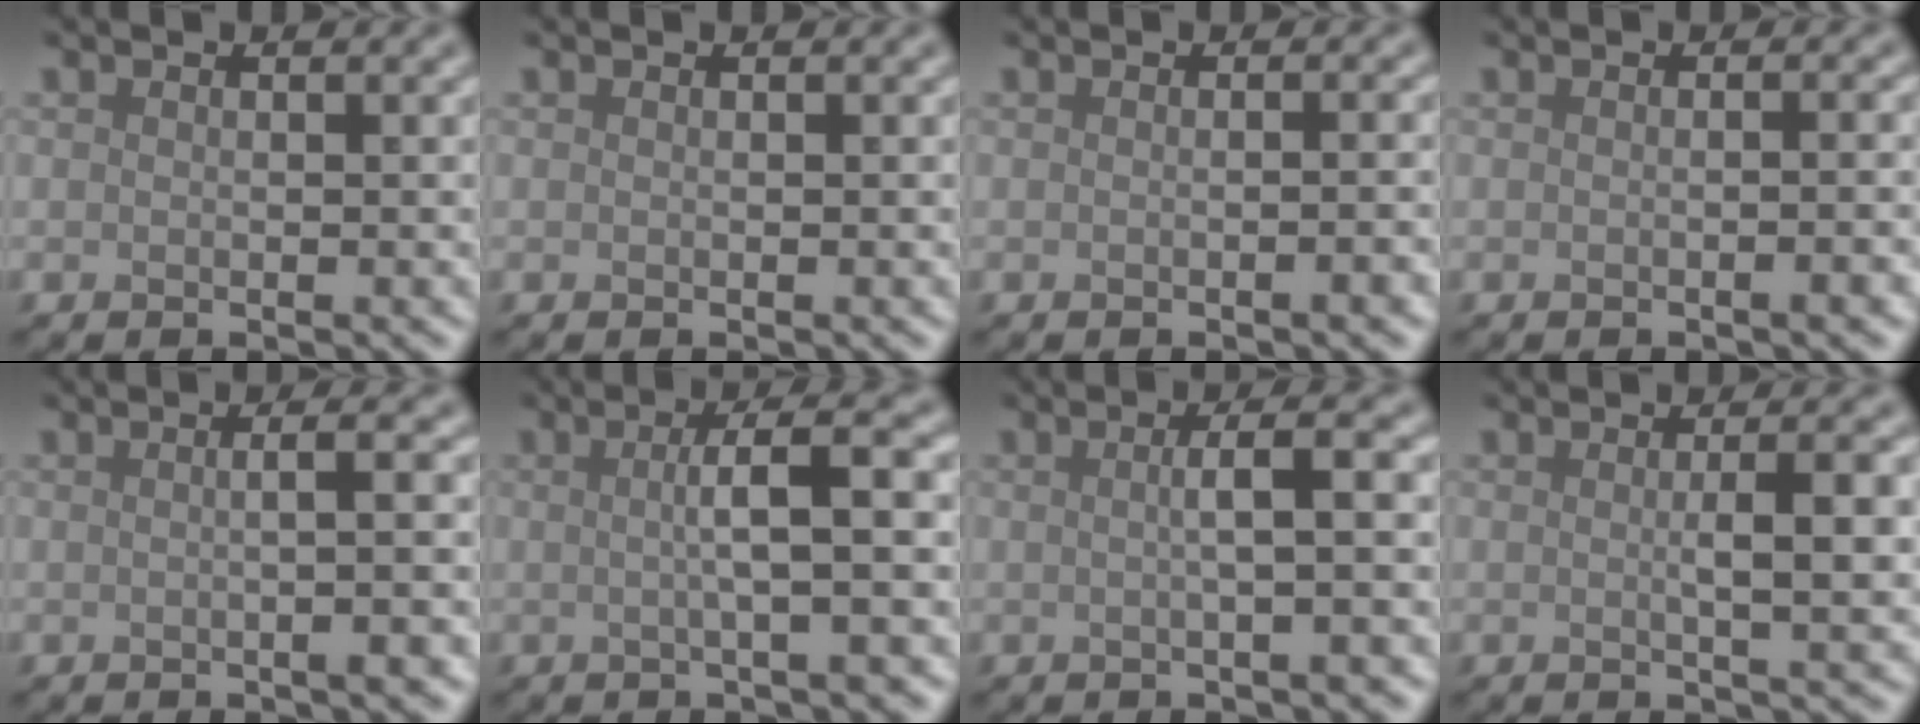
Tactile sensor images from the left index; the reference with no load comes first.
{"total": 0.0}
{"total": 1.9, "force": [-0.5, 0.6, 1.8], "torque": [-0.011, 0.005, -0.006]}
{"total": 2.7, "force": [-0.4, 1.0, 2.5], "torque": [-0.009, 0.010, -0.008]}
{"total": 5.0, "force": [0.1, 2.0, 4.6], "torque": [-0.018, 0.022, -0.021]}
{"total": 4.8, "force": [0.3, 1.0, 4.7], "torque": [-0.065, 0.011, -0.002]}
{"total": 3.9, "force": [0.1, 1.0, 3.7], "torque": [-0.044, 0.010, -0.002]}
{"total": 4.0, "force": [0.2, 0.9, 3.9], "torque": [-0.052, 0.005, 0.000]}